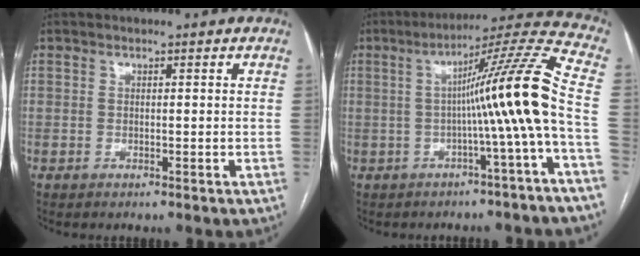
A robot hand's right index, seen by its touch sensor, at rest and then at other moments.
{"total": 13.2, "force": [-1.8, -2.5, 12.8], "torque": [-0.175, 0.018, -0.033]}